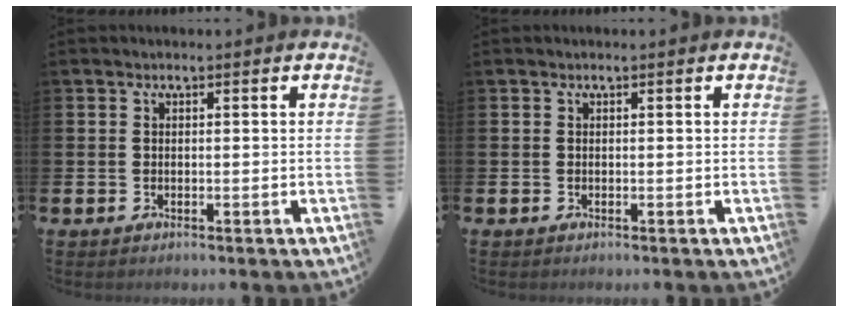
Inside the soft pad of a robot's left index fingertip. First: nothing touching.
{"total": 0.0}